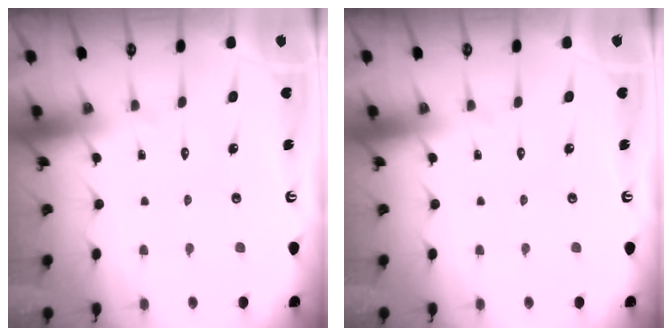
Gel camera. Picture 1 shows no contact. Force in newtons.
{"total": 0.0}